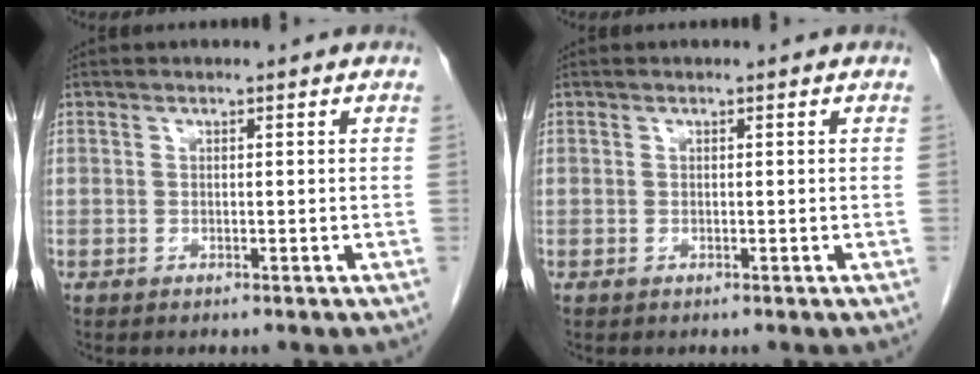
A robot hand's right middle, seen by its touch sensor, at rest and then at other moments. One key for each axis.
{"total": 0.0}